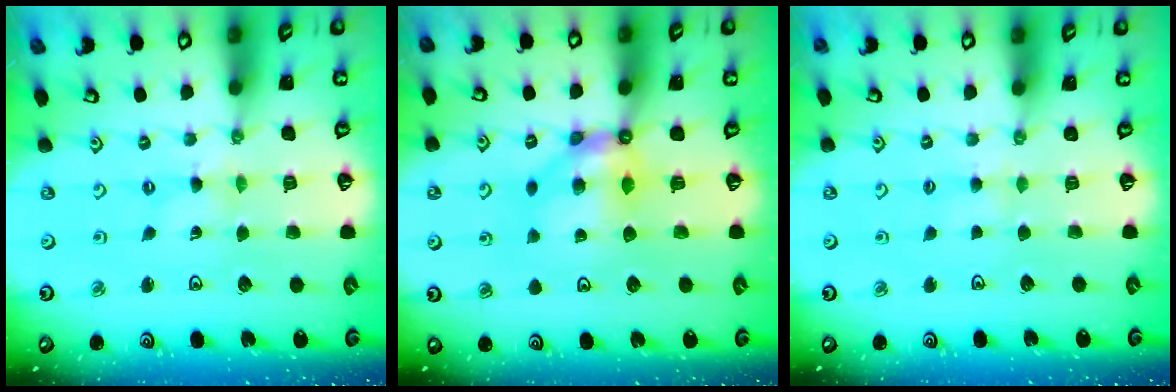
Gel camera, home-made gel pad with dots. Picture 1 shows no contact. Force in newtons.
{"total": 7.3, "press": 7.2, "slide": 0.6}
{"total": 3.2, "press": 3.2, "slide": 0.5}